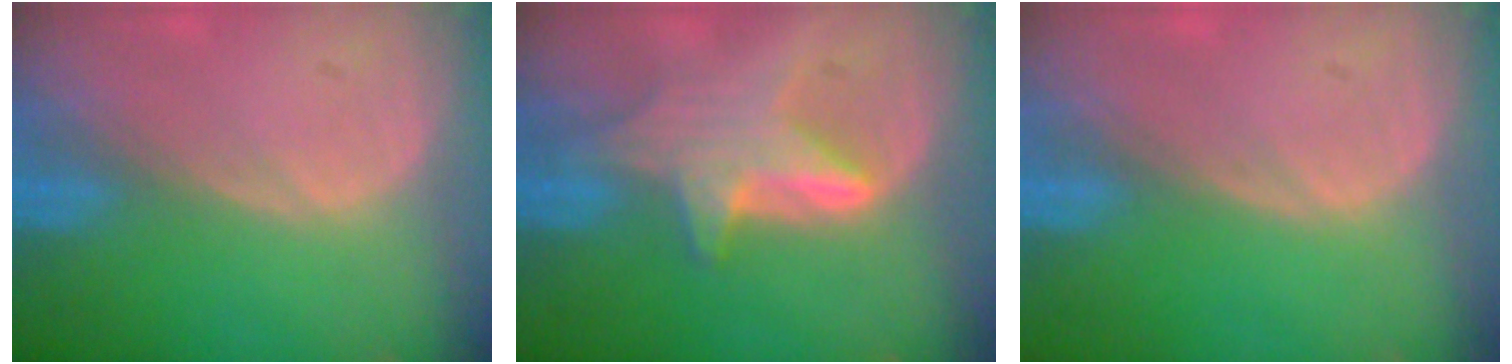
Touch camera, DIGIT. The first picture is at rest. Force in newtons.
{"total": 5.8, "press": 5.8, "slide": 0.8}
{"total": 0.0}